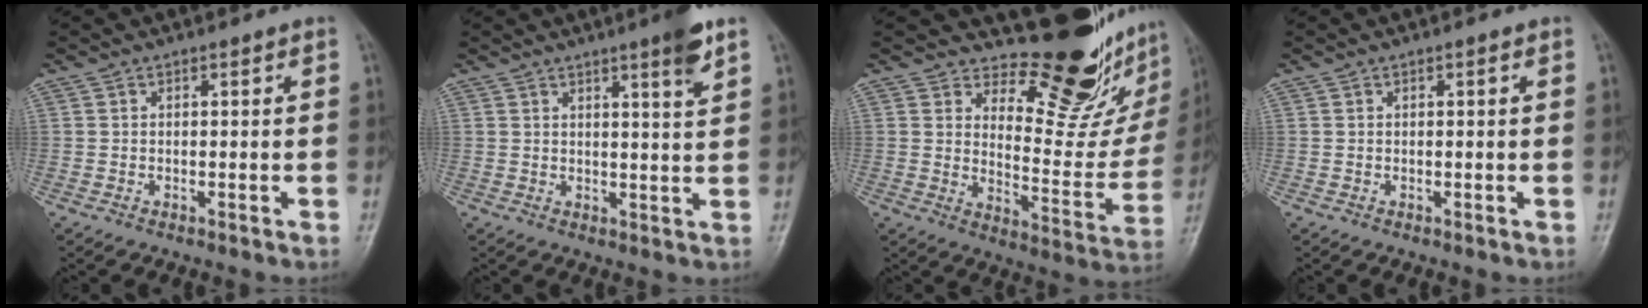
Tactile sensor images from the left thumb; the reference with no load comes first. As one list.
[{"total": 5.4, "force": [3.4, 0.2, 4.2], "torque": [-0.053, -0.023, 0.048]}, {"total": 17.4, "force": [14.4, 5.9, 7.9], "torque": [-0.051, -0.140, 0.192]}, {"total": 0.0}]